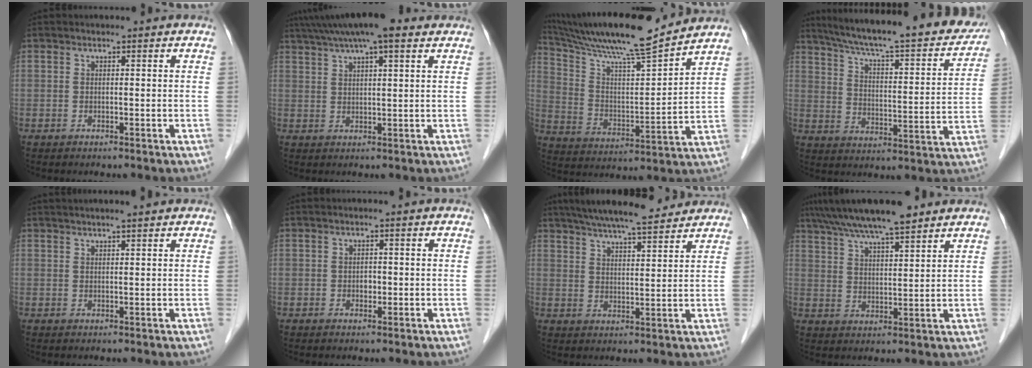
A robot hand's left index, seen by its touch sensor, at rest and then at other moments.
{"total": 11.6, "force": [8.7, 1.7, 7.5], "torque": [-0.124, 0.045, 0.132]}
{"total": 18.9, "force": [16.8, 0.0, 8.7], "torque": [-0.161, 0.009, 0.280]}
{"total": 27.3, "force": [23.3, 4.2, 13.7], "torque": [-0.213, -0.021, 0.308]}
{"total": 5.3, "force": [4.5, 0.1, 2.8], "torque": [-0.041, 0.027, 0.066]}
{"total": 1.1, "force": [-0.2, 0.8, 0.7], "torque": [-0.012, 0.002, -0.003]}
{"total": 14.1, "force": [12.4, 2.1, 6.5], "torque": [-0.111, 0.024, 0.188]}
{"total": 11.8, "force": [9.6, 1.3, 6.7], "torque": [-0.112, 0.030, 0.160]}